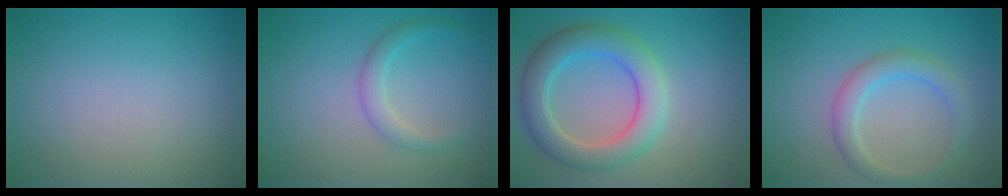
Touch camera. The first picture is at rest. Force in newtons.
{"total": 1.8, "press": 1.8, "slide": 0.0}
{"total": 5.4, "press": 5.4, "slide": 0.1}
{"total": 2.8, "press": 2.8, "slide": 0.1}